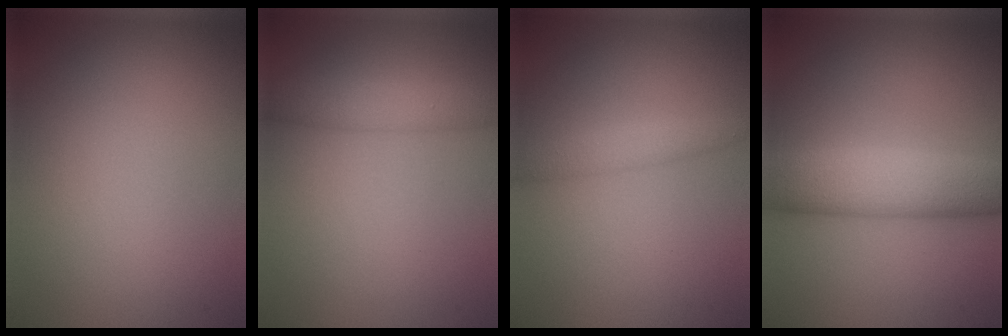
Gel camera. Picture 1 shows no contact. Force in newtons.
{"total": 2.8, "press": 2.8, "slide": 0.1}
{"total": 1.7, "press": 1.7, "slide": 0.1}
{"total": 5.9, "press": 5.9, "slide": 0.3}